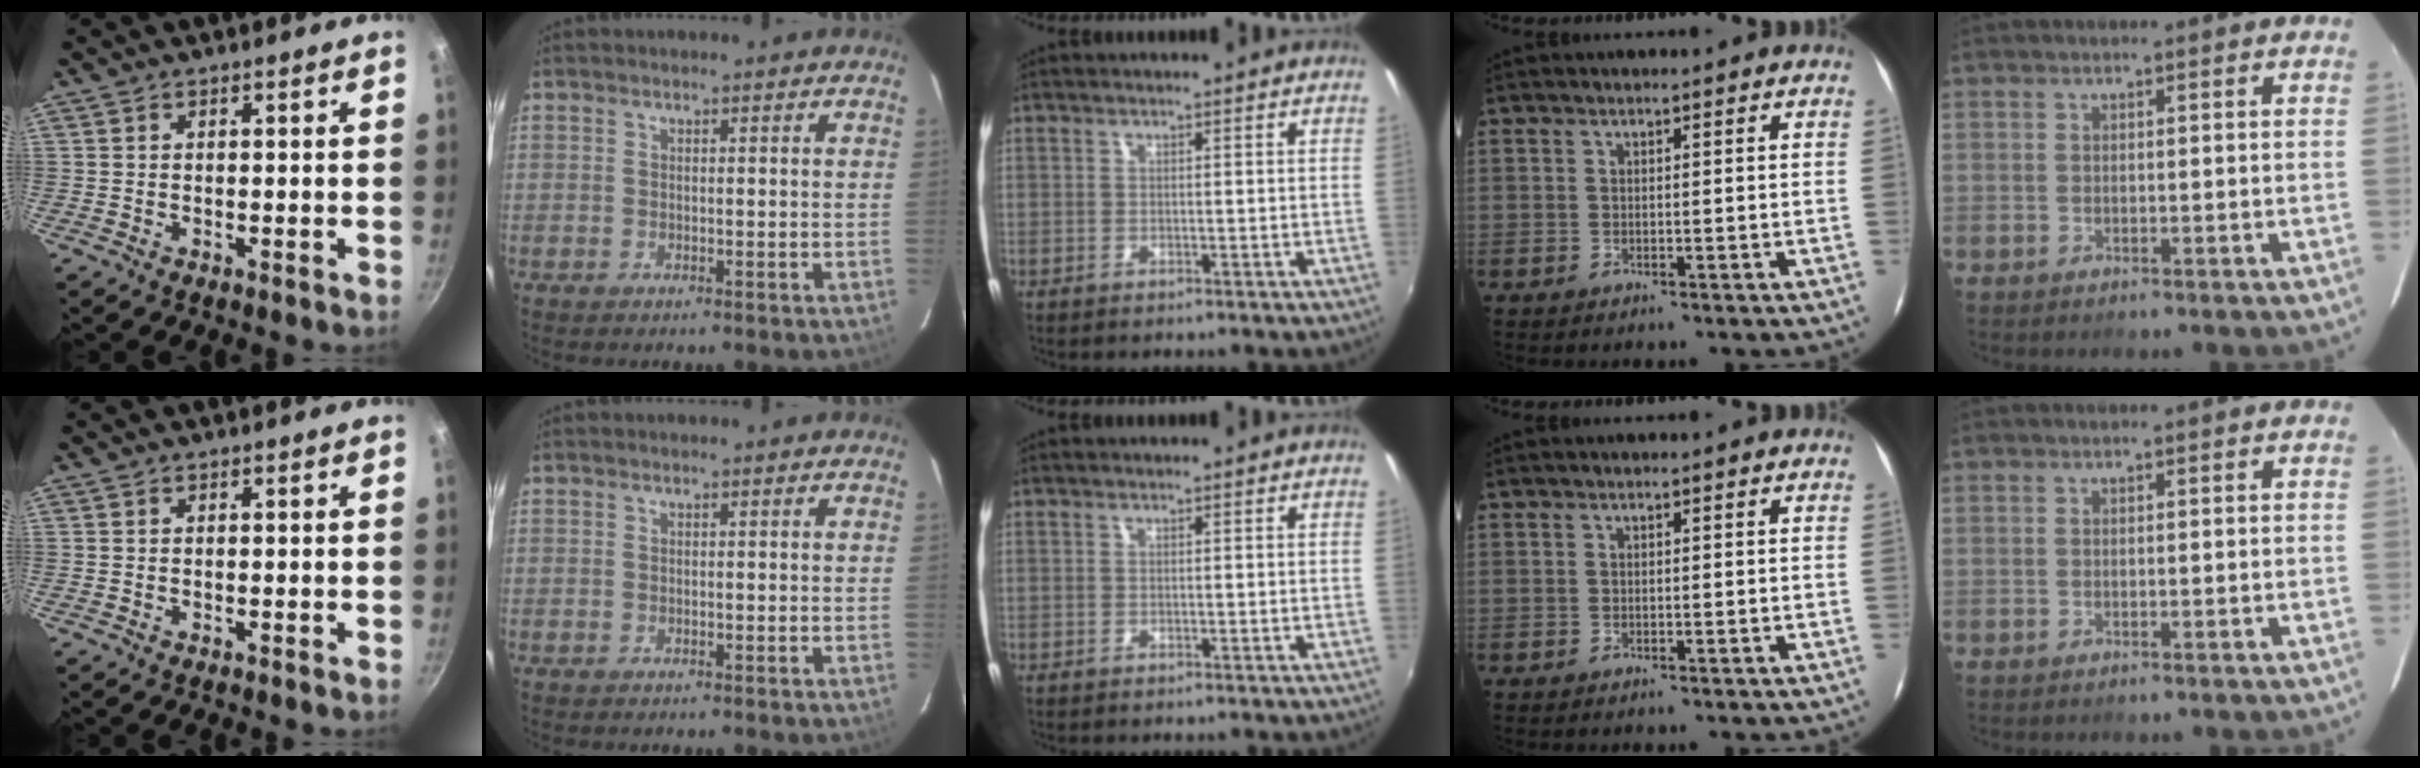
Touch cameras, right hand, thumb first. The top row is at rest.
{}